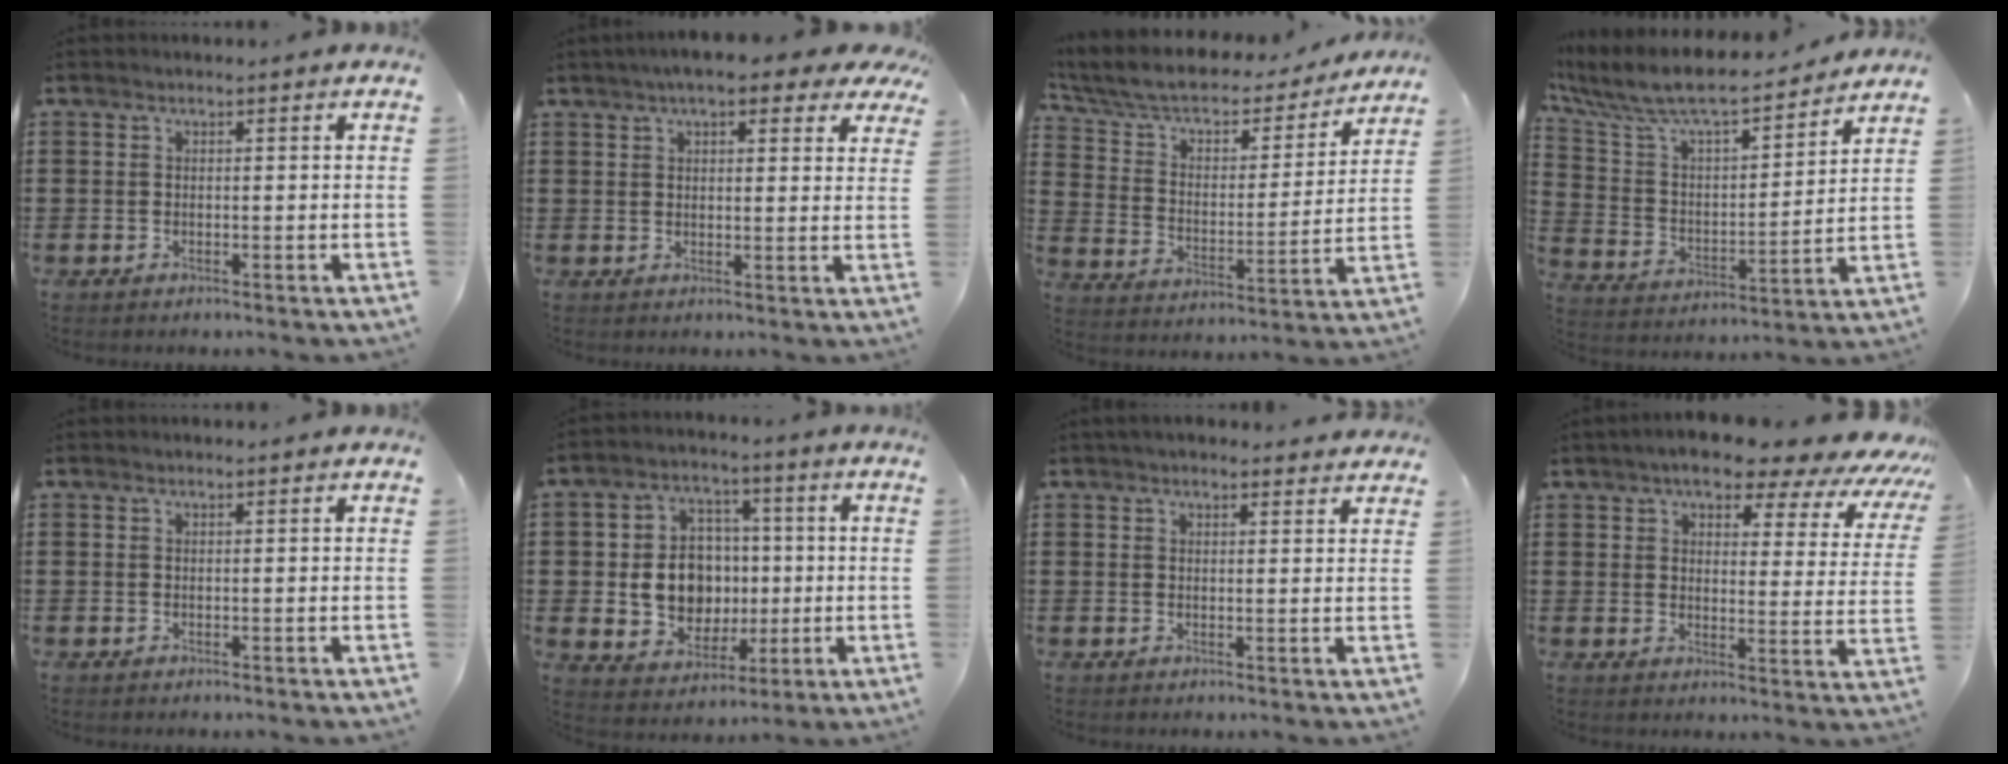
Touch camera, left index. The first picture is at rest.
{"total": 6.1, "force": [4.6, 1.5, 3.6], "torque": [-0.069, -0.003, 0.080]}
{"total": 6.2, "force": [4.7, 2.7, 2.9], "torque": [-0.080, -0.034, 0.076]}
{"total": 9.3, "force": [8.0, 1.8, 4.4], "torque": [-0.122, -0.055, 0.134]}
{"total": 0.0}
{"total": 9.1, "force": [0.0, 7.9, 4.5], "torque": [-0.089, 0.013, 0.004]}
{"total": 2.1, "force": [2.0, 0.3, 0.6], "torque": [-0.016, 0.001, 0.038]}
{"total": 7.3, "force": [6.3, 1.7, 3.3], "torque": [-0.068, -0.037, 0.105]}